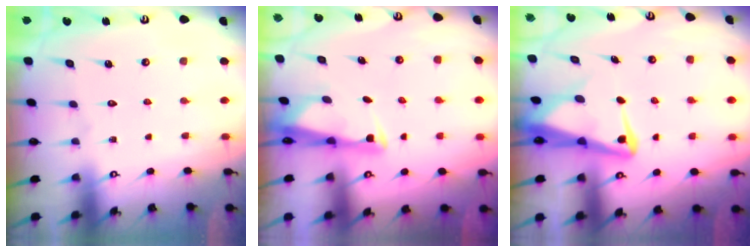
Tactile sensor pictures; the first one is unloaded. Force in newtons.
{"total": 2.7, "press": 2.6, "slide": 0.7}
{"total": 5.8, "press": 5.8, "slide": 0.5}